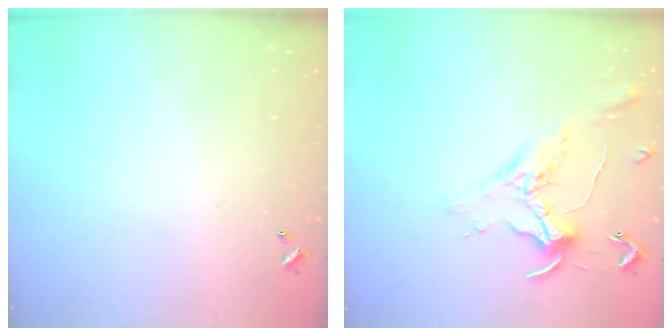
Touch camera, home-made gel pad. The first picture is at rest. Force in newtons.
{"total": 1.1, "press": 1.0, "slide": 0.4}